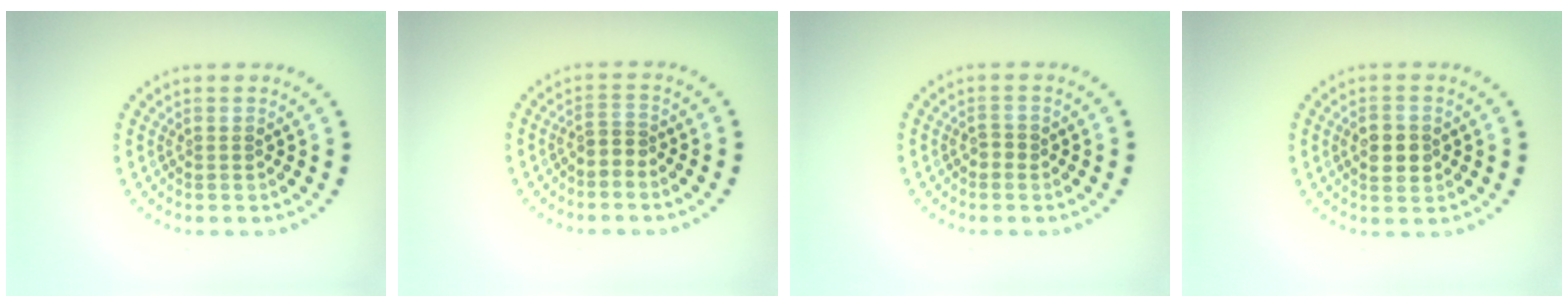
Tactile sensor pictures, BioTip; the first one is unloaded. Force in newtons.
{"total": 1.6, "press": 1.3, "slide": 0.9}
{"total": 0.9, "press": 0.9, "slide": 0.3}
{"total": 2.9, "press": 2.9, "slide": 0.1}